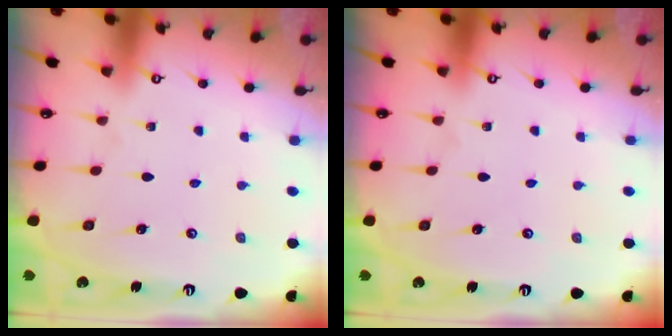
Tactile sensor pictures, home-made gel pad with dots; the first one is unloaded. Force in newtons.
{"total": 0.0}